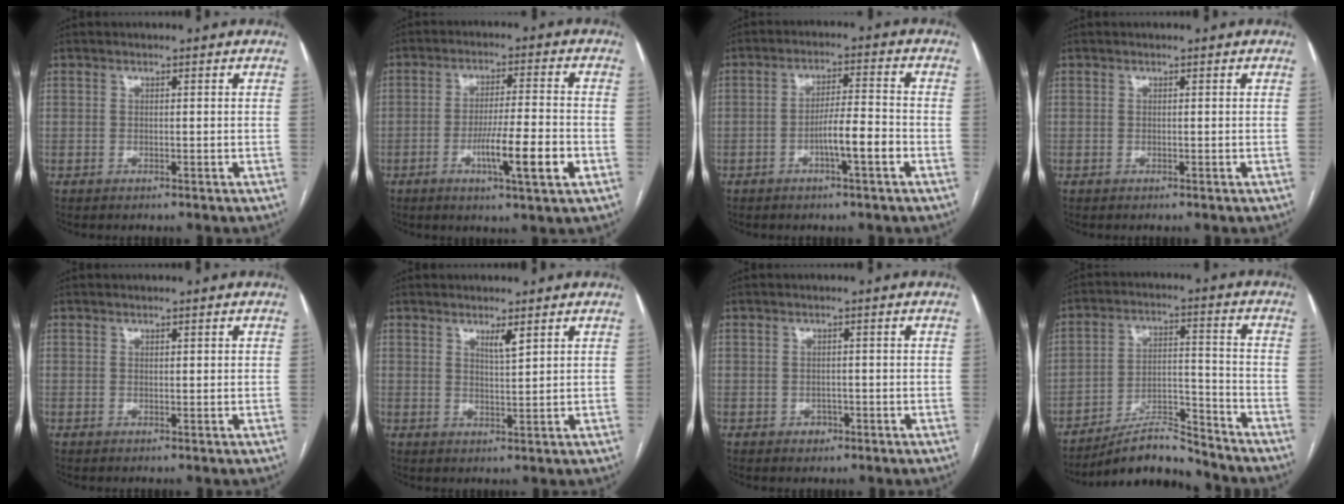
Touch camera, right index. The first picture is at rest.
{"total": 9.6, "force": [-3.3, 0.3, 9.0], "torque": [-0.149, -0.007, -0.055]}
{"total": 6.2, "force": [-2.5, 0.4, 5.6], "torque": [-0.096, 0.007, -0.042]}
{"total": 0.0}
{"total": 0.6, "force": [0.3, 0.2, 0.5], "torque": [-0.008, 0.001, 0.005]}
{"total": 2.4, "force": [1.6, 0.1, 1.8], "torque": [-0.035, -0.007, 0.031]}
{"total": 1.6, "force": [-0.7, 1.4, 0.5], "torque": [-0.003, 0.005, -0.008]}
{"total": 9.5, "force": [-9.0, 1.5, 2.4], "torque": [-0.034, 0.022, -0.156]}